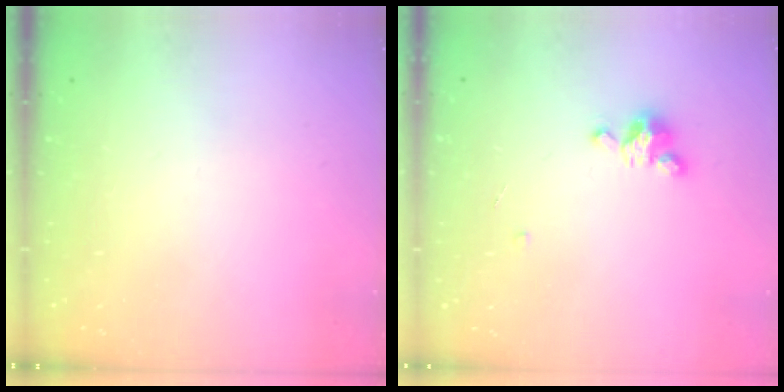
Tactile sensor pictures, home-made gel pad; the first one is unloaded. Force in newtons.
{"total": 3.8, "press": 3.8, "slide": 0.4}